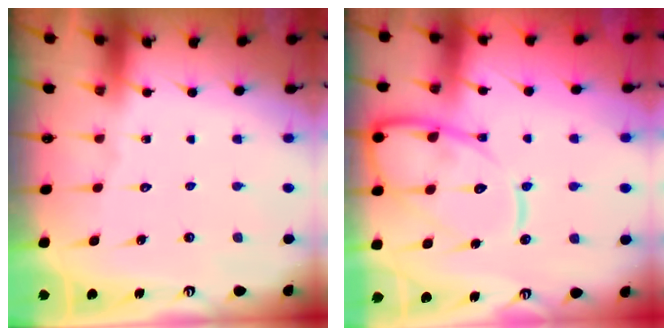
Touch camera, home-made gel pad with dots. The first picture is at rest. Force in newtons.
{"total": 15.5, "press": 15.5, "slide": 1.6}